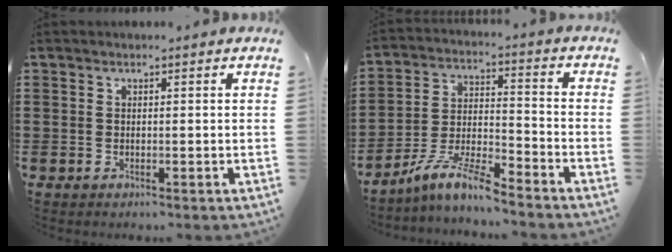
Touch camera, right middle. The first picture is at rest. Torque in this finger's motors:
{"motor_torque": [2.14, 0.00, 0.23, 0.12]}